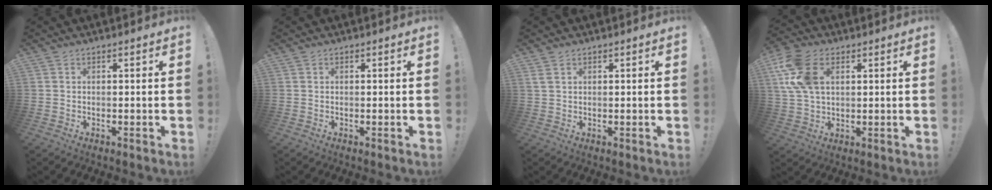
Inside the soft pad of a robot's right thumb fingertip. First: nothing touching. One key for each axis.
{"total": 0.0}
{"total": 2.1, "fx": 1.1, "fy": 1.1, "fz": 1.5, "tx": -0.030, "ty": 0.003, "tz": 0.021}
{"total": 13.4, "fx": 4.5, "fy": 8.6, "fz": 9.2, "tx": -0.197, "ty": 0.002, "tz": 0.086}